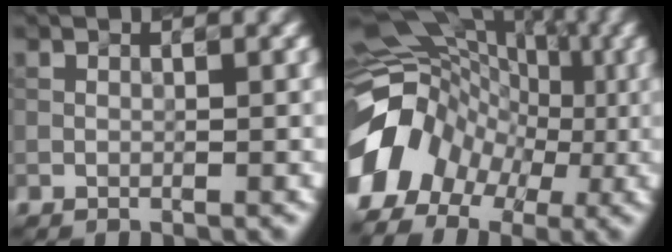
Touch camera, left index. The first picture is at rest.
{"total": 9.7, "force": [-3.5, 7.5, 5.1], "torque": [-0.089, 0.010, -0.069]}